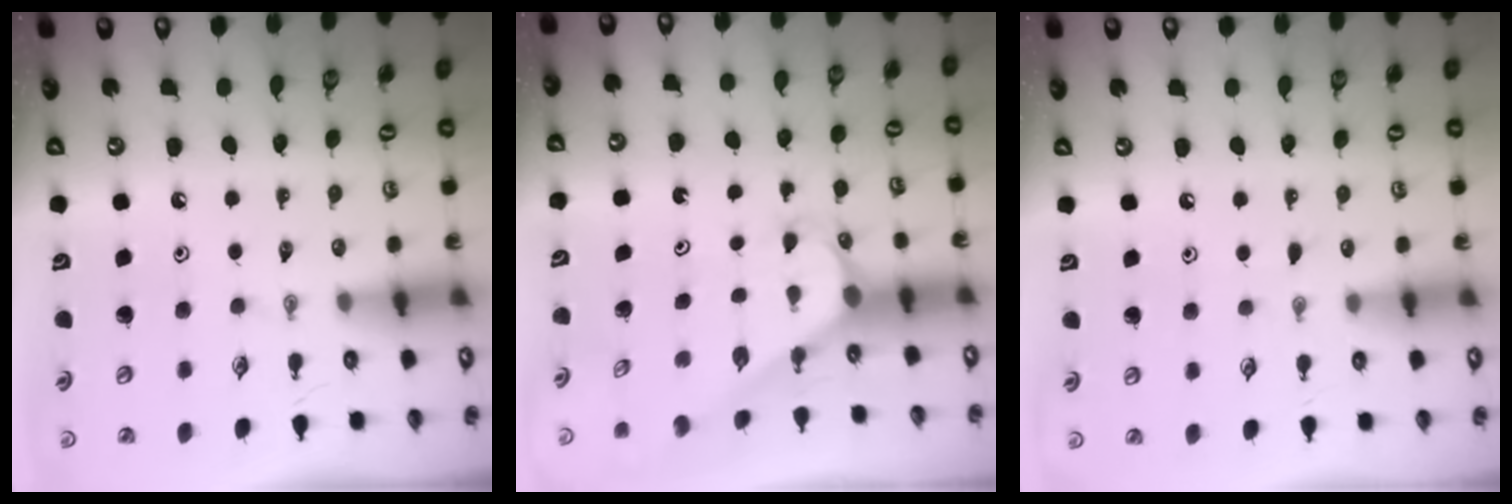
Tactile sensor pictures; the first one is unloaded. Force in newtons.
{"total": 2.6, "press": 2.6, "slide": 0.1}
{"total": 4.5, "press": 4.4, "slide": 0.5}